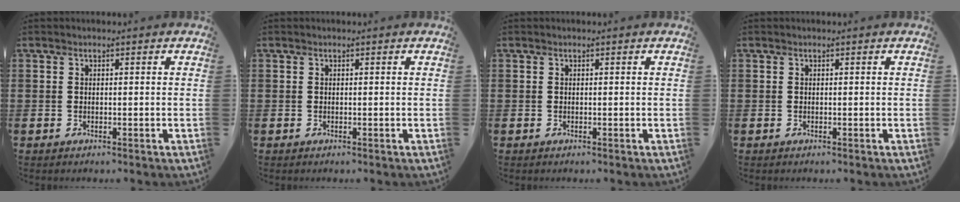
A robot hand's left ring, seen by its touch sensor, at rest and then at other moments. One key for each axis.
{"total": 0.0}
{"total": 0.0}
{"total": 0.0}